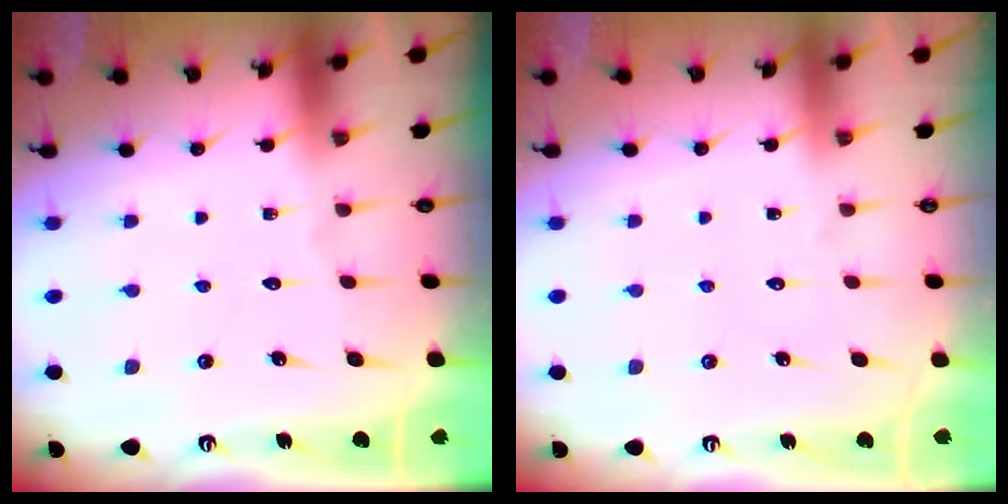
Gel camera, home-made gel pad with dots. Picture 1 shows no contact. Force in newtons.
{"total": 0.0}